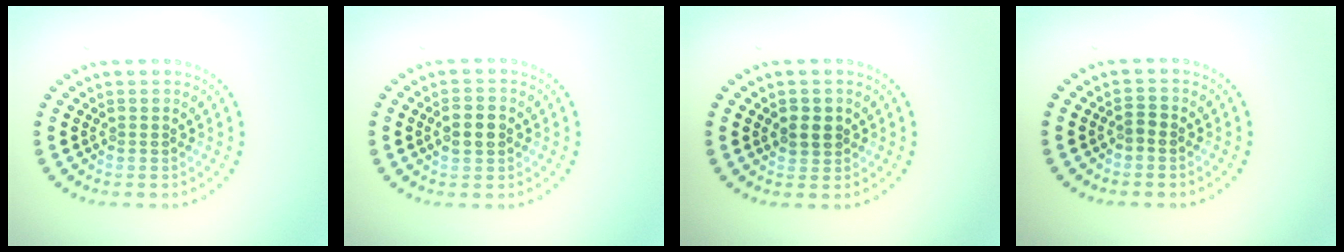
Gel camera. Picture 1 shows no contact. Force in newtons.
{"total": 2.2, "press": 2.2, "slide": 0.1}
{"total": 1.8, "press": 1.7, "slide": 0.4}
{"total": 0.9, "press": 0.7, "slide": 0.5}